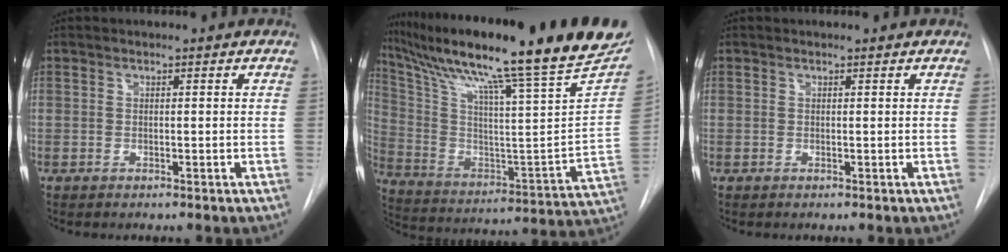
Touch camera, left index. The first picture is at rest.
{"total": 32.3, "force": [25.0, 0.9, 20.4], "torque": [-0.342, -0.057, 0.362]}
{"total": 0.0}